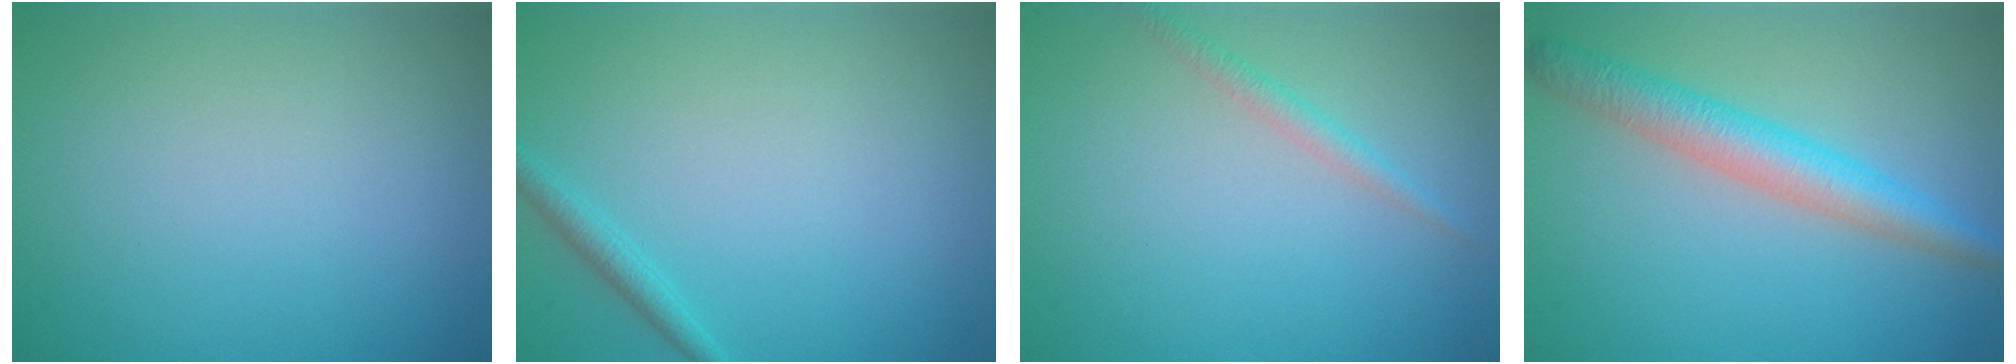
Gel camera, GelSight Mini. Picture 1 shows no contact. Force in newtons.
{"total": 1.3, "press": 1.3, "slide": 0.1}
{"total": 1.4, "press": 1.4, "slide": 0.0}
{"total": 4.5, "press": 4.5, "slide": 0.0}